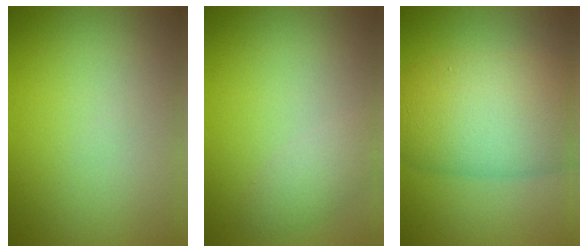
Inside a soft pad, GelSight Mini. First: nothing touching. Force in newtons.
{"total": 2.0, "press": 2.0, "slide": 0.0}
{"total": 10.5, "press": 10.5, "slide": 0.3}